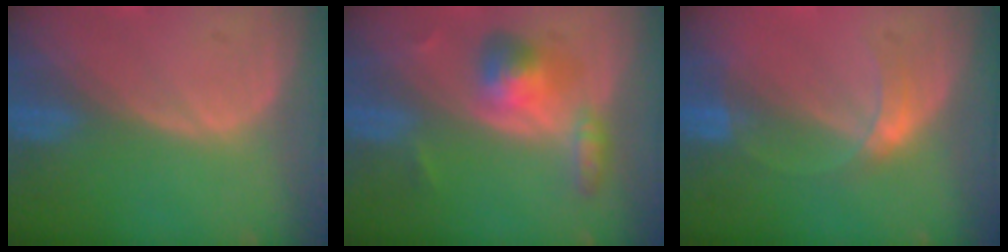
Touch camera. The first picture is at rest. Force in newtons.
{"total": 5.5, "press": 5.3, "slide": 1.6}
{"total": 3.3, "press": 3.3, "slide": 0.2}